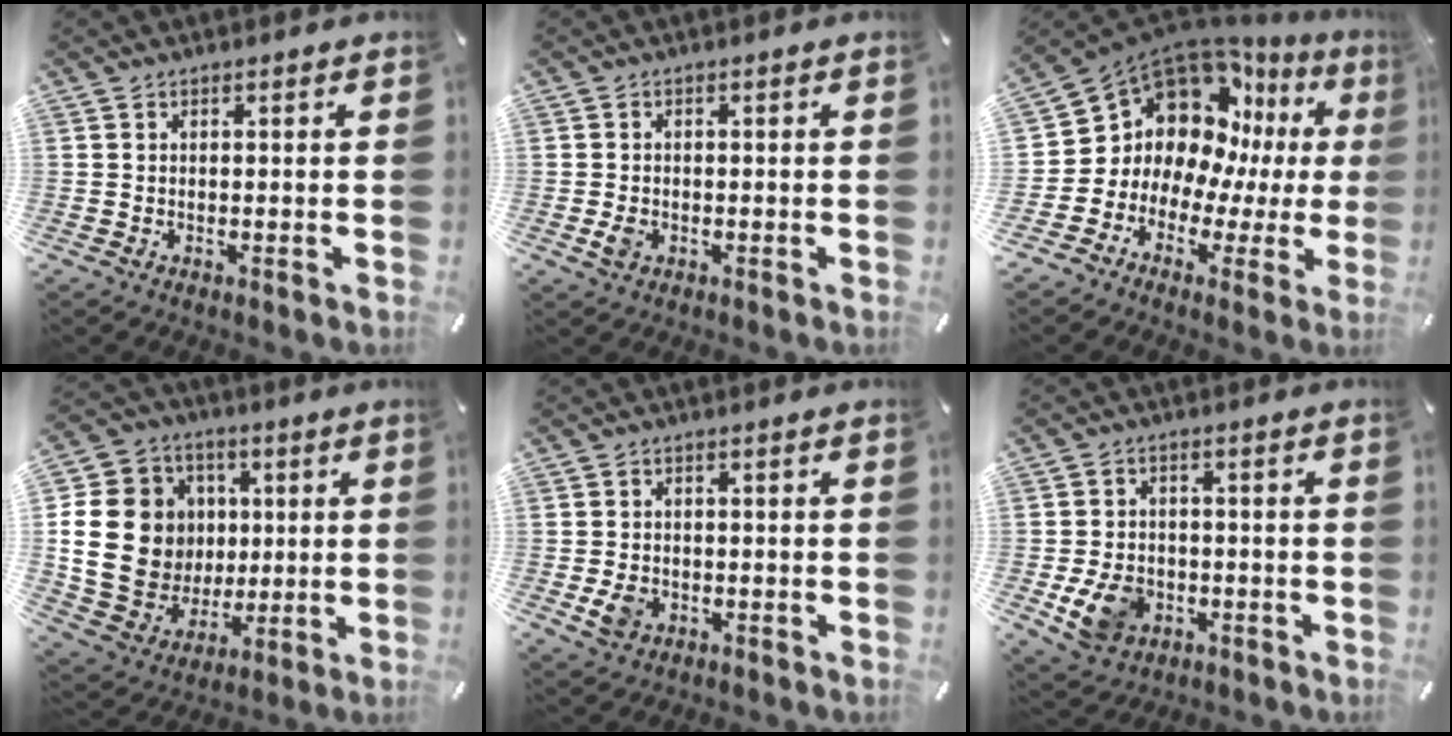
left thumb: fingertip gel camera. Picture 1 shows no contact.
{"total": 2.4, "force": [-0.6, 1.8, 1.4], "torque": [-0.032, 0.000, -0.013]}
{"total": 13.5, "force": [6.6, 10.3, 5.6], "torque": [-0.115, -0.087, 0.128]}
{"total": 19.4, "force": [2.0, 17.4, 8.2], "torque": [-0.162, -0.001, 0.056]}
{"total": 4.1, "force": [-0.9, 3.4, 2.2], "torque": [-0.040, -0.002, -0.018]}
{"total": 9.1, "force": [-2.5, 7.3, 4.7], "torque": [-0.100, 0.010, -0.045]}